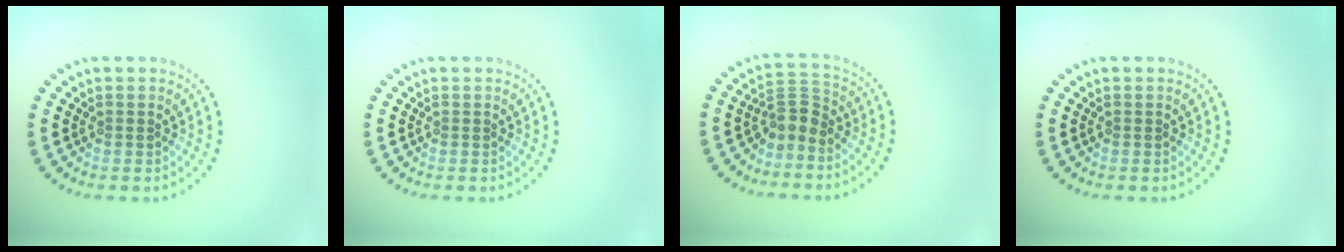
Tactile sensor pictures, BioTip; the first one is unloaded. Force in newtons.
{"total": 0.0}
{"total": 2.3, "press": 1.9, "slide": 1.4}
{"total": 0.0}